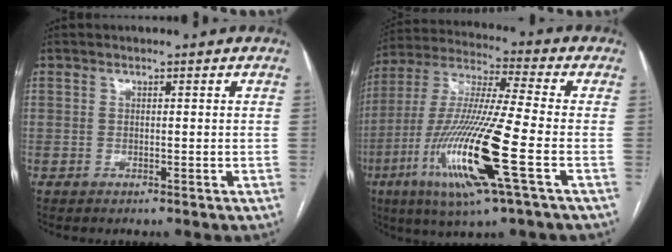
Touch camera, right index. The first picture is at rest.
{"total": 18.9, "force": [-6.4, 0.5, 17.8], "torque": [-0.379, -0.027, -0.122]}